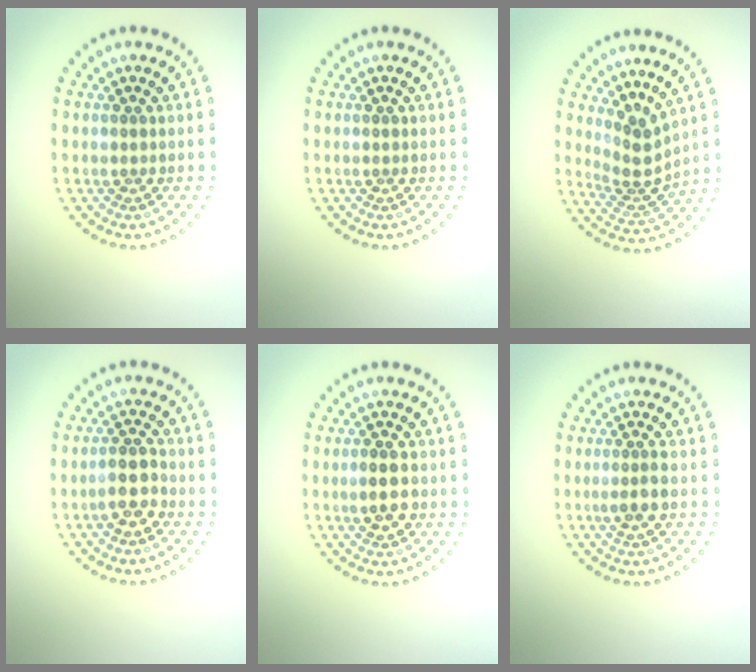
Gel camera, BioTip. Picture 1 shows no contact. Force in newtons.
{"total": 0.0}
{"total": 3.0, "press": 1.9, "slide": 2.3}
{"total": 2.1, "press": 2.0, "slide": 0.8}
{"total": 2.5, "press": 2.5, "slide": 0.1}
{"total": 1.7, "press": 1.5, "slide": 0.8}